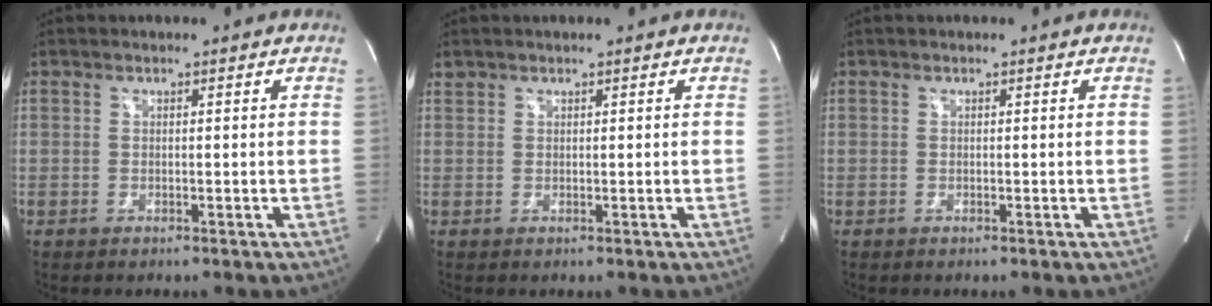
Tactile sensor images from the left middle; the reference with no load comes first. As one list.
[{"total": 0.8, "force": [0.7, 0.3, 0.0], "torque": [-0.003, 0.010, 0.015]}, {"total": 0.0}]